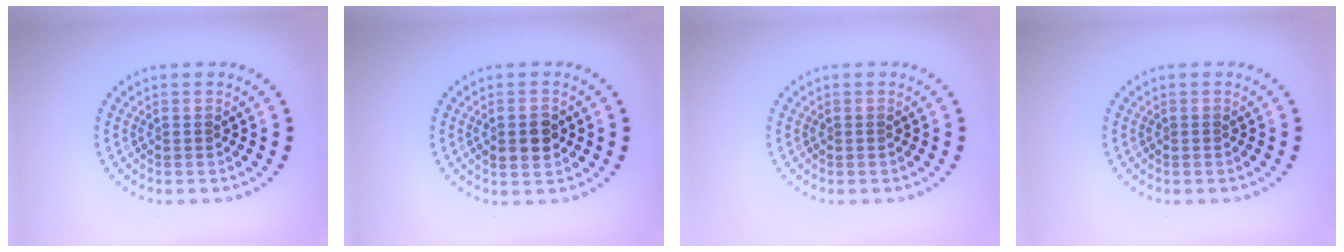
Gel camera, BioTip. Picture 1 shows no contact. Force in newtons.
{"total": 2.4, "press": 2.4, "slide": 0.3}
{"total": 0.0}
{"total": 0.0}